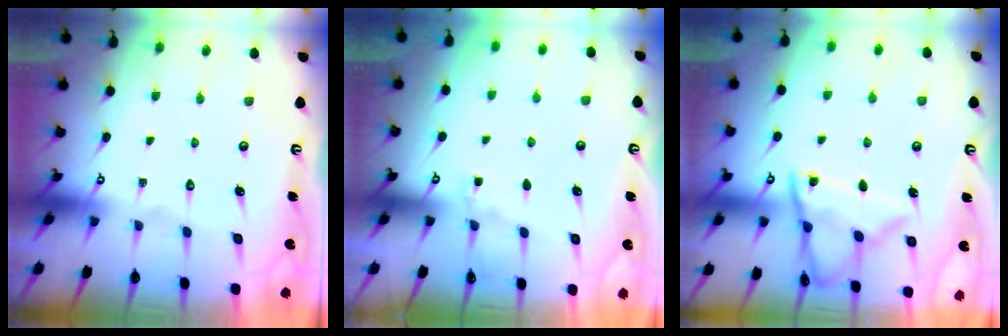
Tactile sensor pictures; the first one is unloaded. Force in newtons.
{"total": 2.7, "press": 2.6, "slide": 0.4}
{"total": 10.7, "press": 10.6, "slide": 0.6}